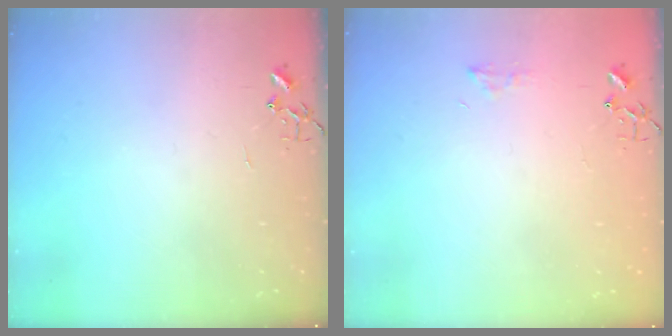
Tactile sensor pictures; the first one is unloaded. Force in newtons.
{"total": 6.1, "press": 6.1, "slide": 0.3}